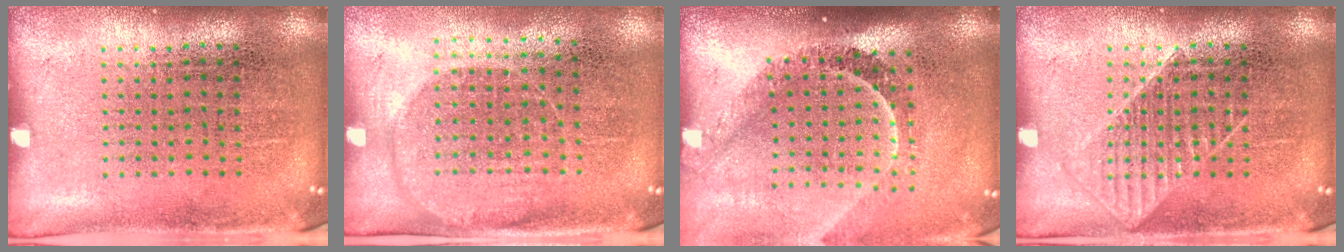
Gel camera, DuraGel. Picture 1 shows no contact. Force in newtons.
{"total": 1.5, "press": 1.4, "slide": 0.8}
{"total": 2.2, "press": 1.6, "slide": 1.5}
{"total": 1.3, "press": 1.3, "slide": 0.3}